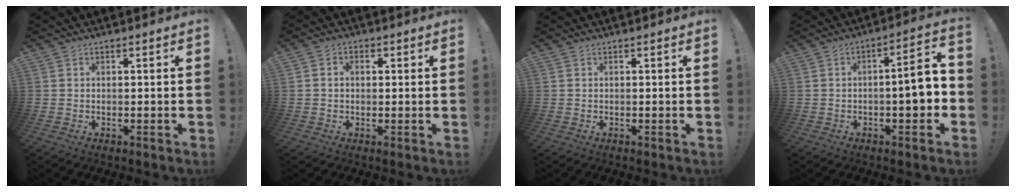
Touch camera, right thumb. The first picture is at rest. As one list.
[{"total": 2.3, "force": [-0.3, 1.8, 1.4], "torque": [-0.024, 0.009, -0.007]}, {"total": 0.0}, {"total": 8.6, "force": [-1.5, 2.0, 8.2], "torque": [-0.105, 0.002, -0.032]}]